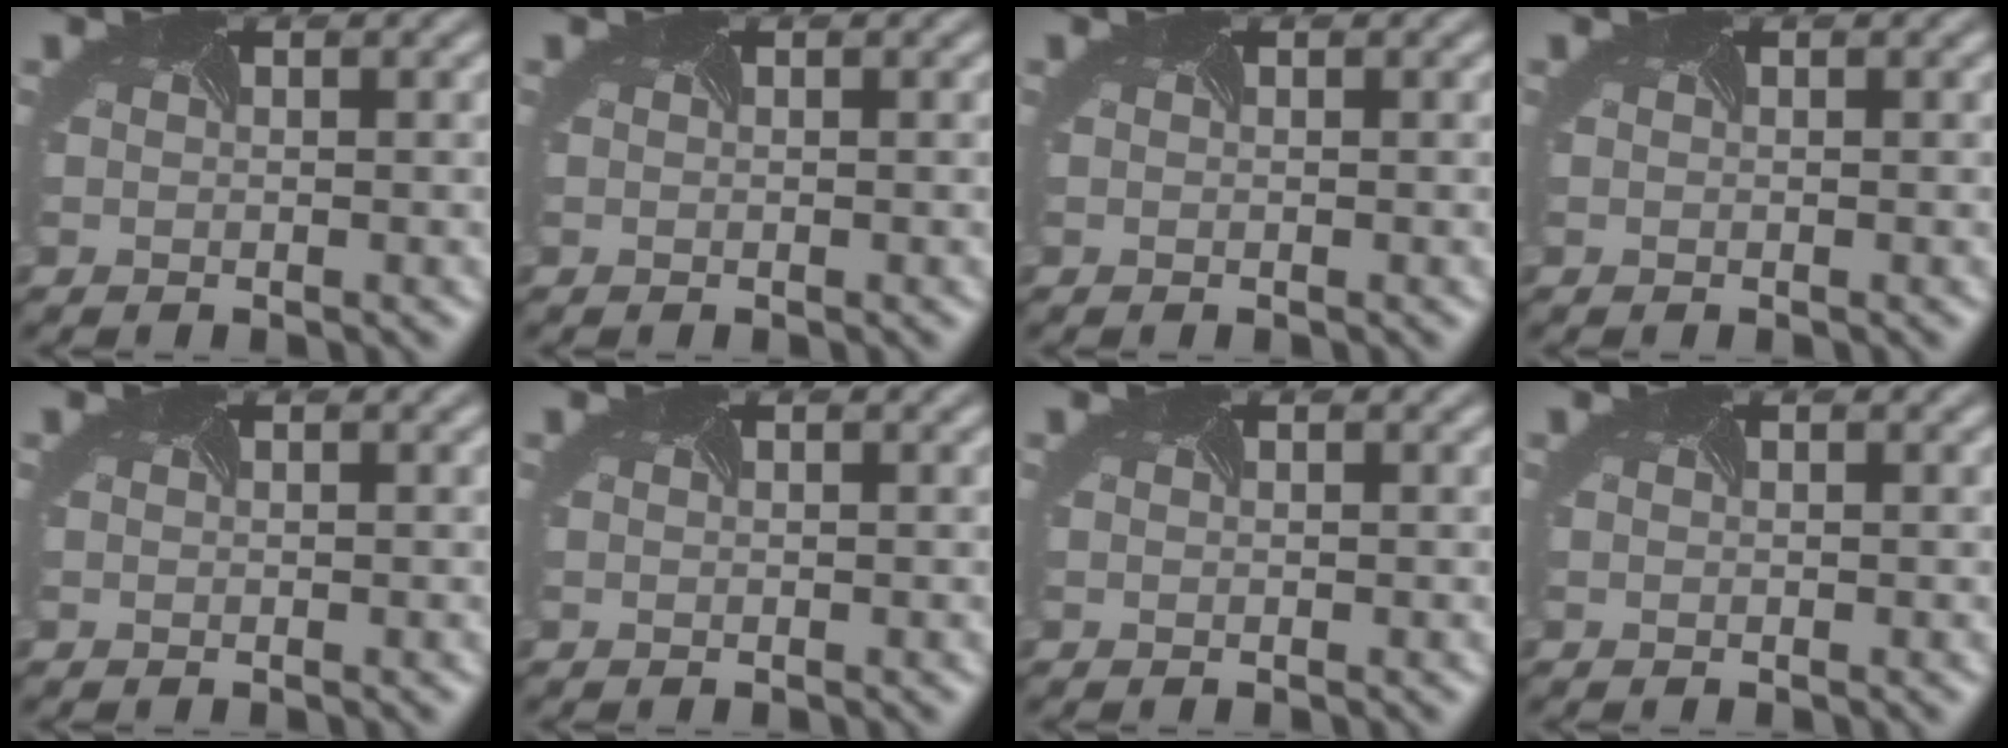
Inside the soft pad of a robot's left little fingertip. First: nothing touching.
{"total": 0.0}
{"total": 0.0}
{"total": 0.0}
{"total": 0.0}
{"total": 0.0}
{"total": 0.0}
{"total": 0.0}